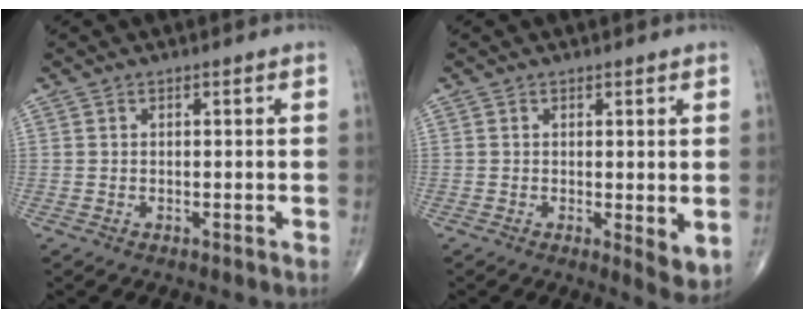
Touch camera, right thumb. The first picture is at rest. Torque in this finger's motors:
{"motor_torque": [-0.44, 0.16, -0.05, -0.14, 0.00]}